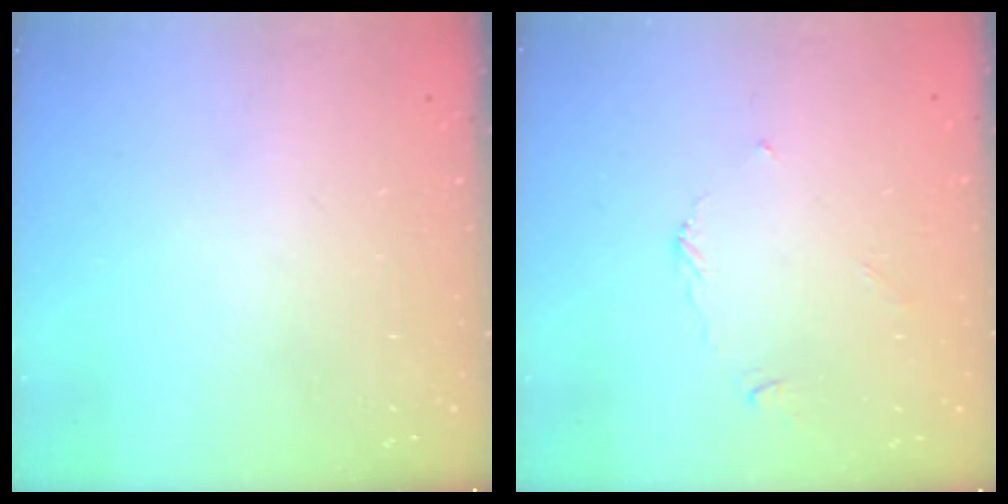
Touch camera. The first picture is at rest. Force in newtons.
{"total": 2.7, "press": 2.7, "slide": 0.3}